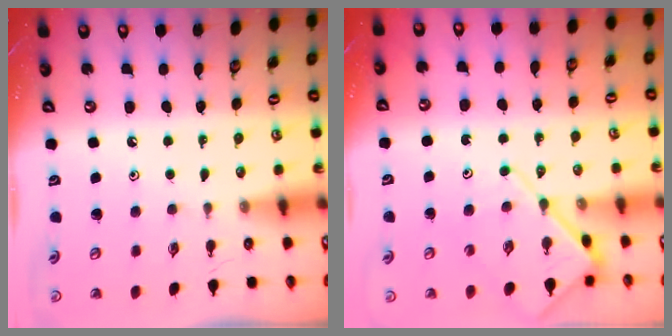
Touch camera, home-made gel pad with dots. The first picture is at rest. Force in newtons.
{"total": 9.3, "press": 9.3, "slide": 0.9}